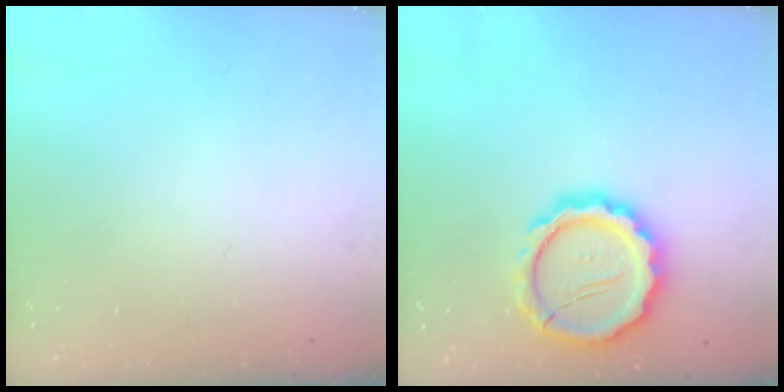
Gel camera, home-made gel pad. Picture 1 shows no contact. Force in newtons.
{"total": 15.7, "press": 15.4, "slide": 3.1}